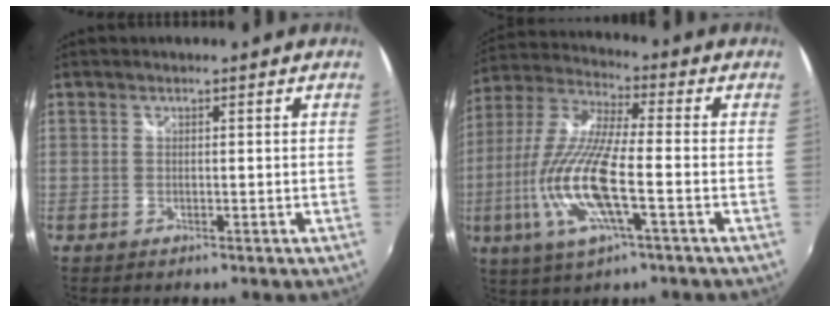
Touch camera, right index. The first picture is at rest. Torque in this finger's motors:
{"motor_torque": [1.98, -0.16, 0.86, 0.21]}